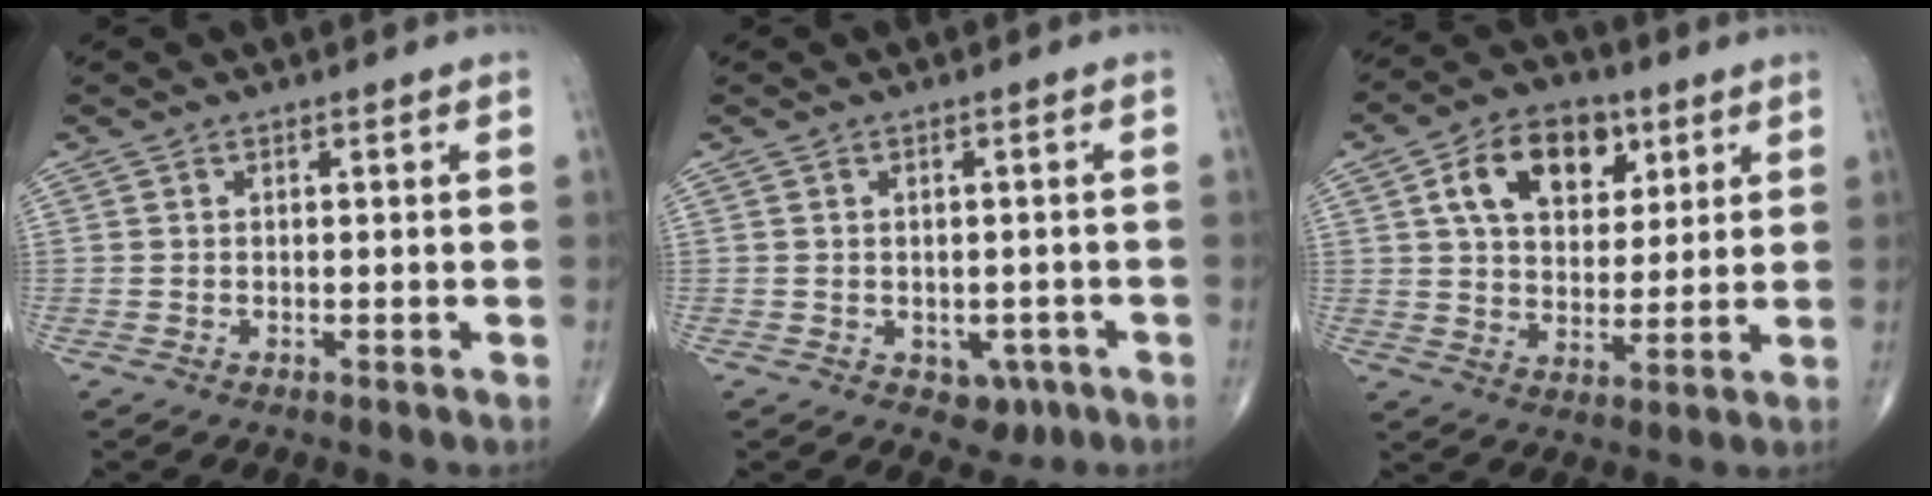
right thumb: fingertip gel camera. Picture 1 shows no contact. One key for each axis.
{"total": 3.7, "fx": -1.4, "fy": 2.7, "fz": 2.1, "tx": -0.007, "ty": 0.007, "tz": -0.009}
{"total": 14.0, "fx": 5.7, "fy": 9.0, "fz": 9.0, "tx": -0.114, "ty": -0.012, "tz": 0.097}